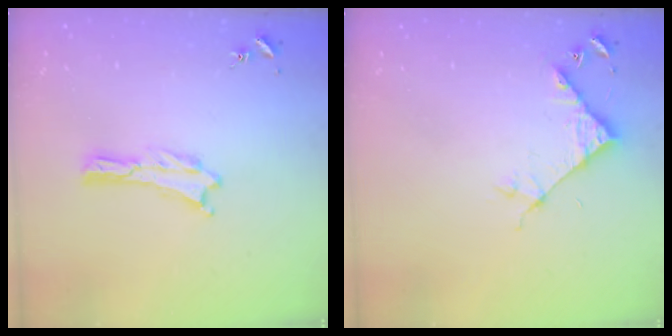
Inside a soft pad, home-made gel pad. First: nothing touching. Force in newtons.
{"total": 5.7, "press": 5.7, "slide": 0.4}